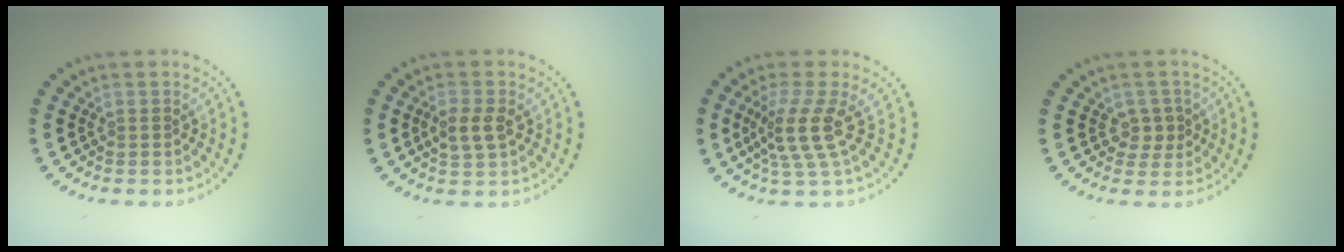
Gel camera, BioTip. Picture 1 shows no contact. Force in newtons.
{"total": 2.4, "press": 2.4, "slide": 0.2}
{"total": 3.6, "press": 2.7, "slide": 2.5}
{"total": 1.7, "press": 1.5, "slide": 0.8}